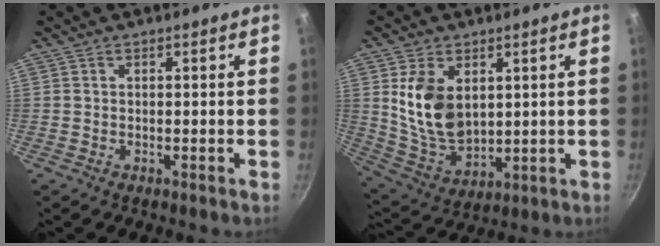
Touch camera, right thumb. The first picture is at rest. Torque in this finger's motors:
{"motor_torque": [-0.93, 1.26, 0.73, -0.38, 0.10]}